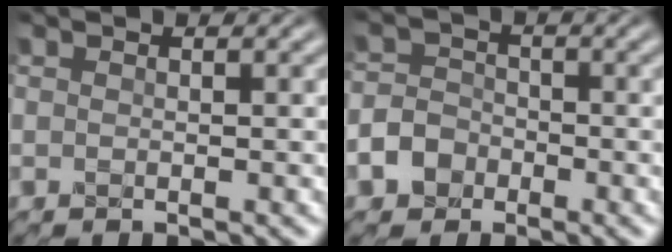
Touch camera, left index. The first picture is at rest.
{"total": 3.1, "force": [-1.7, 2.4, 1.1], "torque": [-0.016, 0.000, -0.039]}